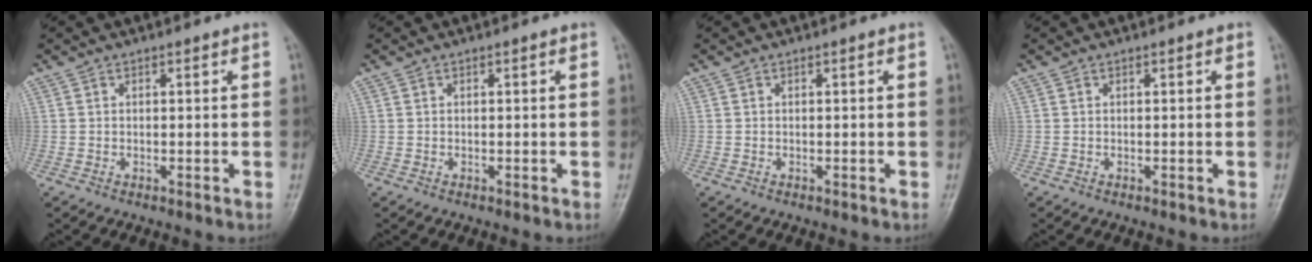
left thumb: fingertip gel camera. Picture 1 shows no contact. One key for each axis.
{"total": 0.0}
{"total": 0.0}
{"total": 0.0}